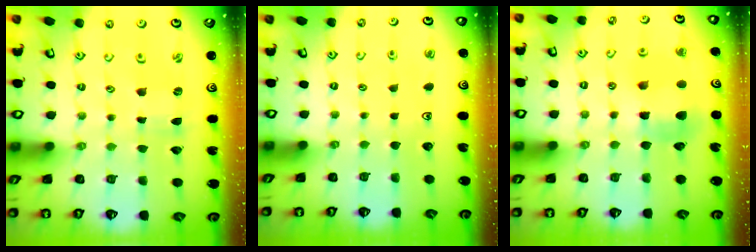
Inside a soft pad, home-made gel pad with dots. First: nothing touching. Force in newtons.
{"total": 0.0}
{"total": 6.1, "press": 6.1, "slide": 0.5}